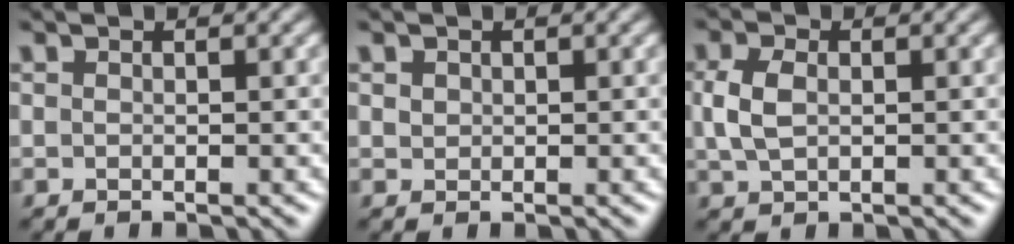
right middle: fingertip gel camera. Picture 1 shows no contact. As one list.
[{"total": 0.7, "force": [0.5, 0.5, 0.0], "torque": [-0.002, 0.001, 0.011]}, {"total": 2.7, "force": [0.3, 1.8, 1.9], "torque": [-0.049, 0.005, 0.007]}]